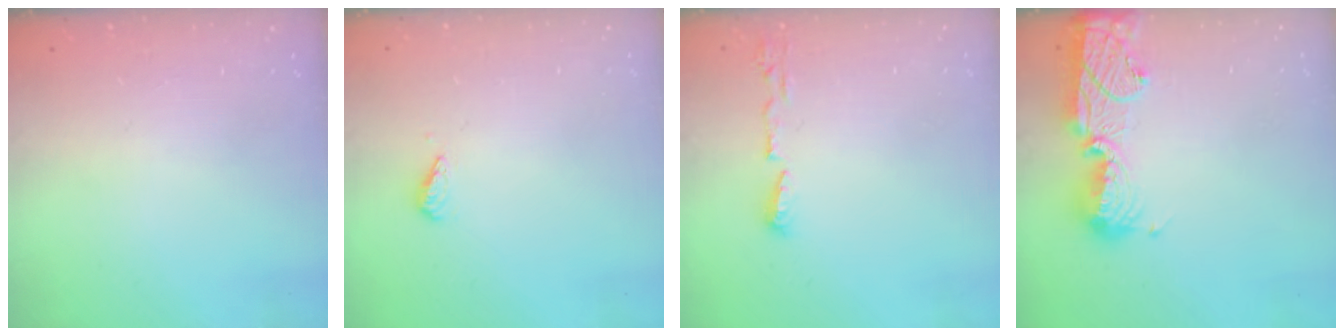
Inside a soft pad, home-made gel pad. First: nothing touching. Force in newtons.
{"total": 2.7, "press": 2.7, "slide": 0.6}
{"total": 6.0, "press": 5.8, "slide": 1.2}
{"total": 15.3, "press": 14.8, "slide": 4.0}